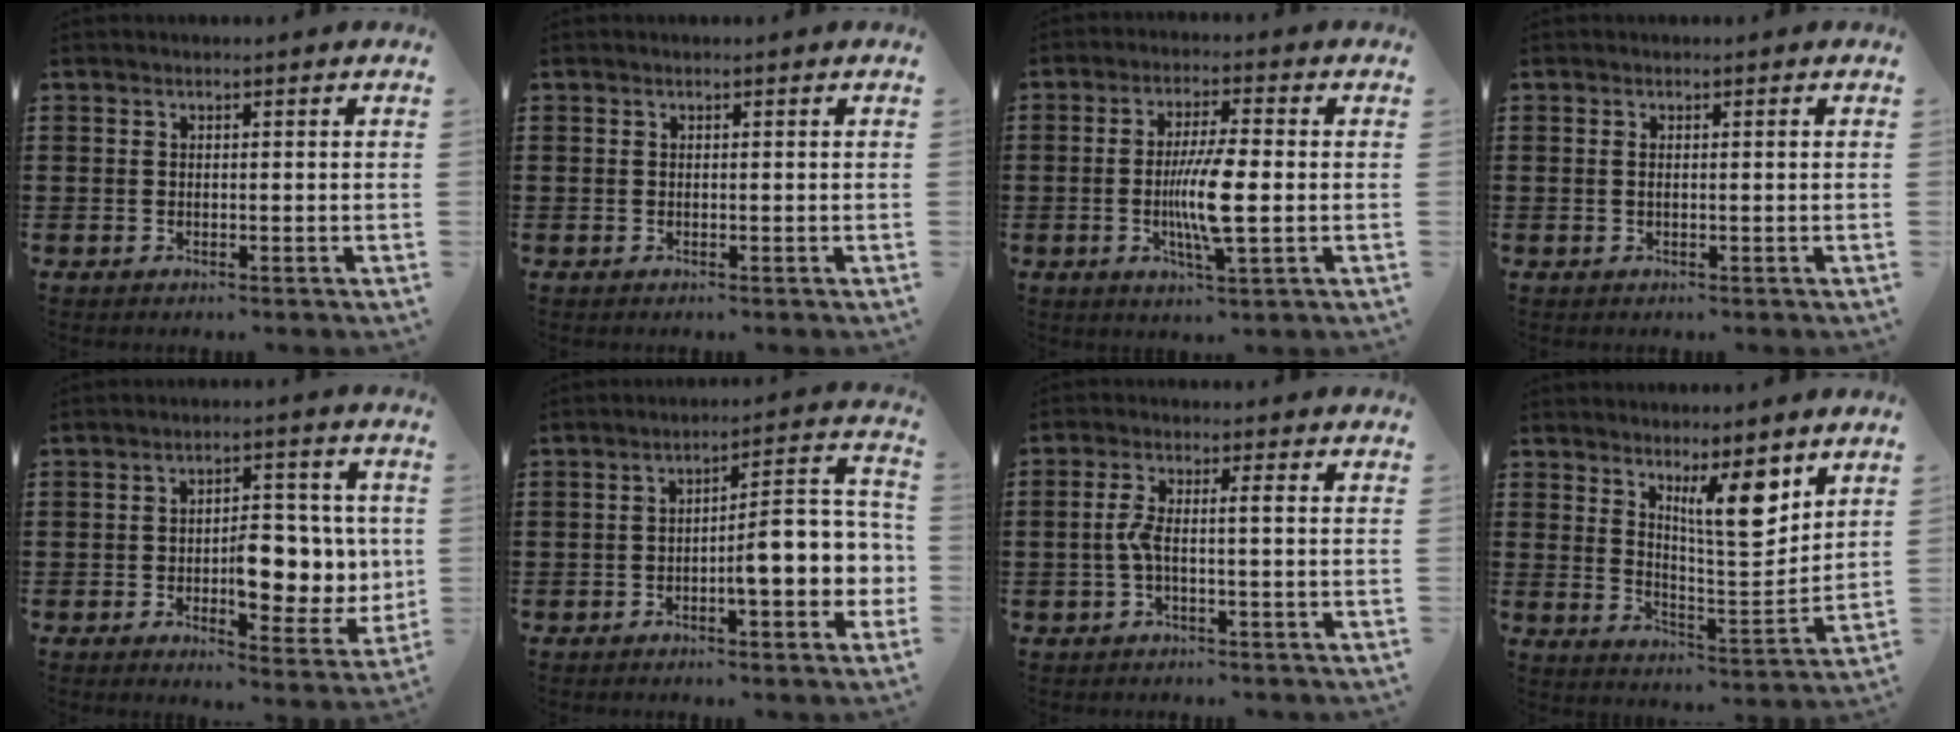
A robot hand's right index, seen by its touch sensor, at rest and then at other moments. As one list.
[{"total": 0.0}, {"total": 8.2, "force": [-1.3, 1.4, 8.0], "torque": [-0.155, -0.010, -0.027]}, {"total": 0.7, "force": [0.0, 0.1, 0.7], "torque": [-0.013, -0.001, 0.000]}, {"total": 8.6, "force": [-0.4, 4.5, 7.4], "torque": [-0.094, 0.001, -0.013]}, {"total": 8.4, "force": [-2.0, 2.2, 7.8], "torque": [-0.109, -0.022, -0.039]}, {"total": 3.7, "force": [-0.8, 0.3, 3.6], "torque": [-0.090, -0.006, -0.025]}, {"total": 9.0, "force": [5.7, 2.4, 6.6], "torque": [-0.116, -0.024, 0.097]}]